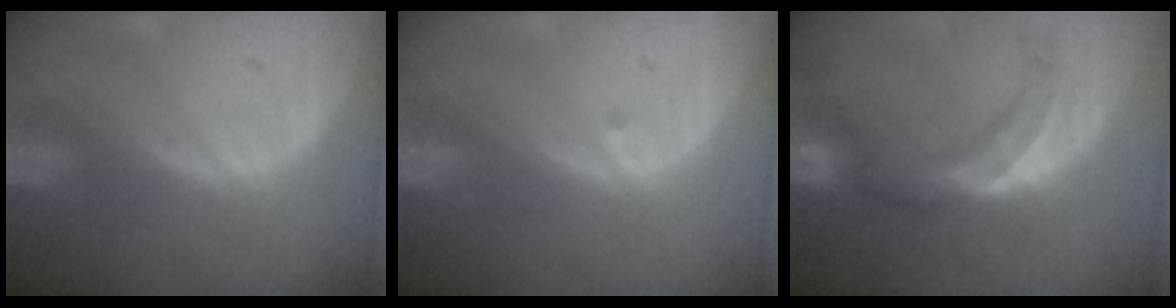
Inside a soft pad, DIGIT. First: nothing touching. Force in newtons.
{"total": 0.5, "press": 0.4, "slide": 0.3}
{"total": 9.7, "press": 9.3, "slide": 2.7}